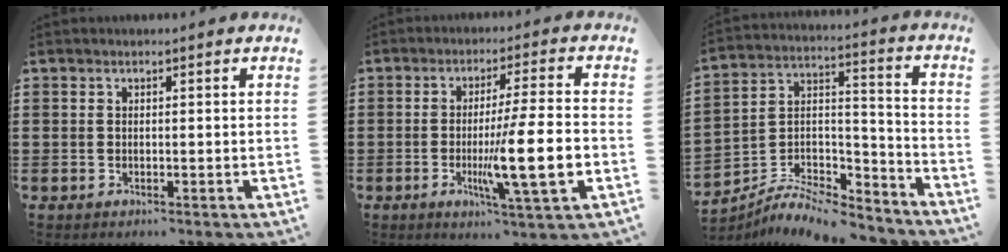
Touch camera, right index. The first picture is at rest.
{"total": 11.8, "force": [-2.7, 0.8, 11.5], "torque": [-0.202, -0.021, -0.051]}
{"total": 8.0, "force": [-7.2, 2.3, 2.6], "torque": [-0.050, 0.011, -0.140]}